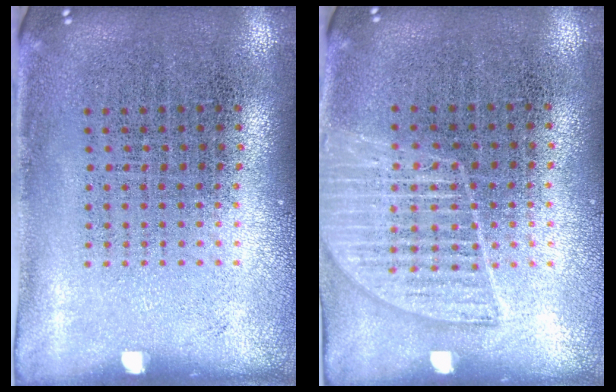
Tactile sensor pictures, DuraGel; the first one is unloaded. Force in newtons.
{"total": 1.4, "press": 1.3, "slide": 0.6}